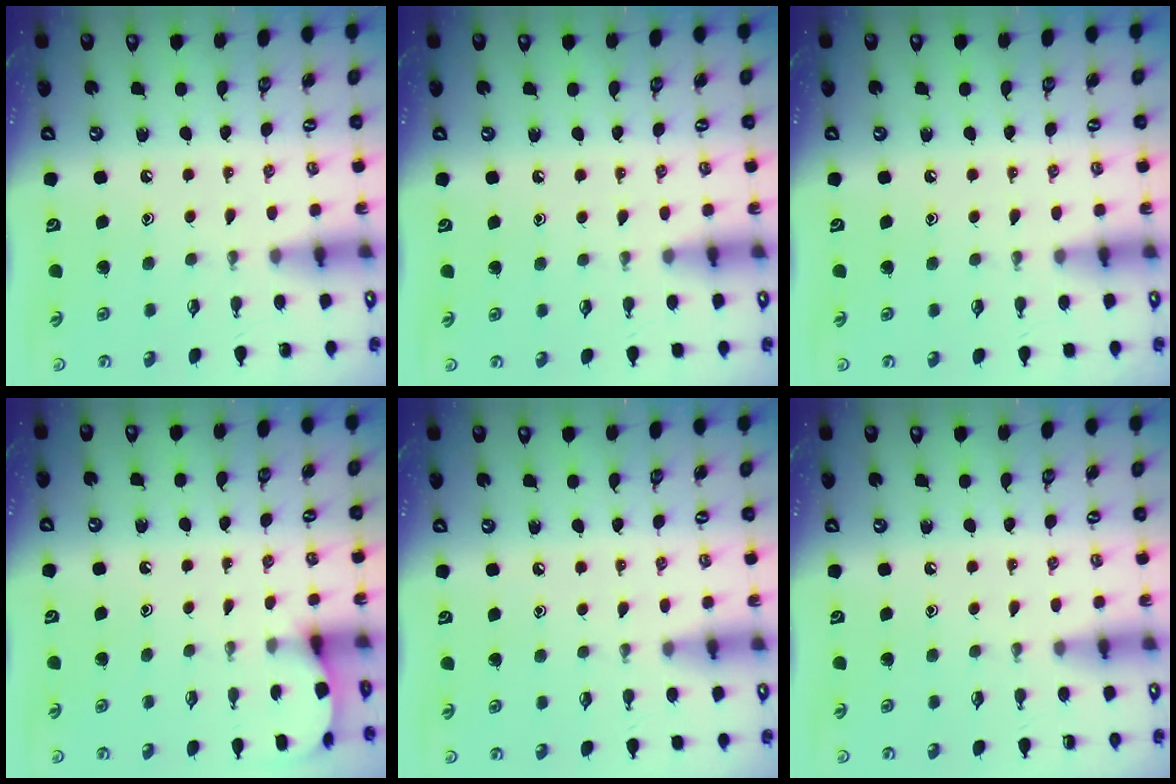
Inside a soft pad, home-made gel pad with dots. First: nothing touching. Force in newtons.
{"total": 3.0, "press": 3.0, "slide": 0.5}
{"total": 4.4, "press": 4.3, "slide": 0.7}
{"total": 3.9, "press": 3.8, "slide": 0.5}
{"total": 2.9, "press": 2.9, "slide": 0.4}
{"total": 0.0}